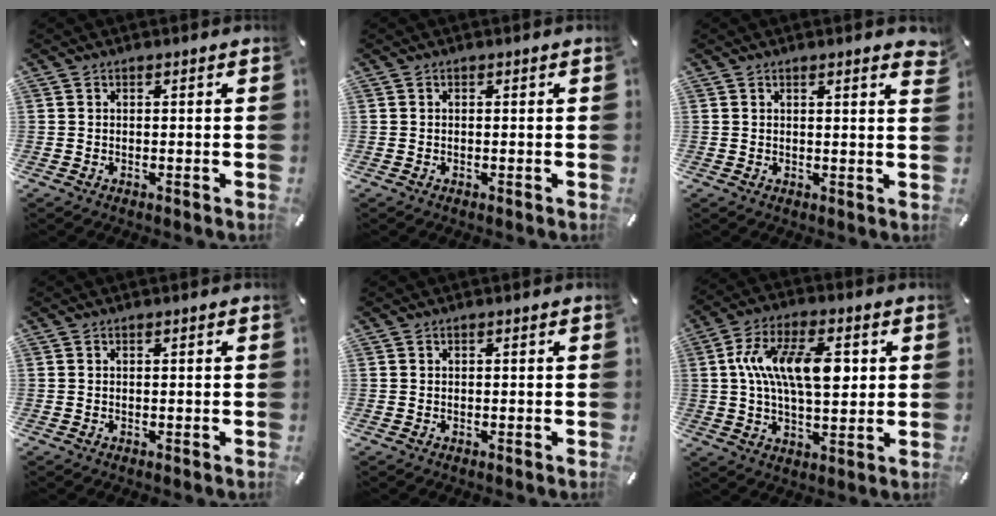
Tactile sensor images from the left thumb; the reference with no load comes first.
{"total": 0.0}
{"total": 2.1, "force": [1.4, 0.2, 1.6], "torque": [-0.026, -0.005, 0.024]}
{"total": 0.0}
{"total": 0.0}
{"total": 16.0, "force": [2.7, 8.5, 13.3], "torque": [-0.240, 0.001, 0.039]}